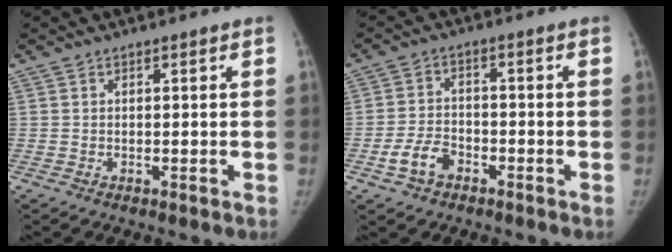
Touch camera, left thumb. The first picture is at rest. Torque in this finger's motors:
{"motor_torque": [-0.58, 0.70, 0.67, 0.40, 0.05]}